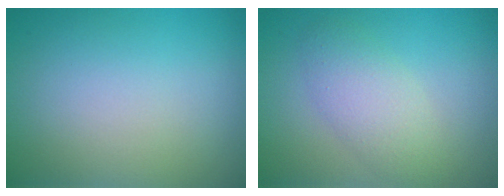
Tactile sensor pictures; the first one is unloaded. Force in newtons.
{"total": 3.1, "press": 3.1, "slide": 0.3}